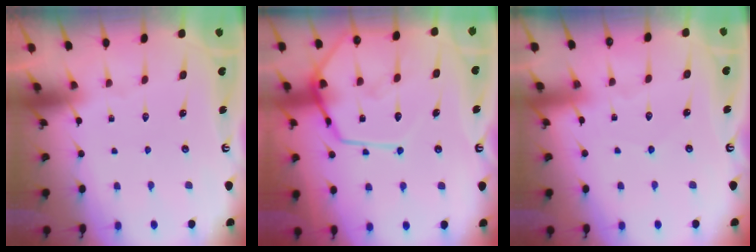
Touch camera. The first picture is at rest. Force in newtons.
{"total": 15.7, "press": 15.6, "slide": 1.4}
{"total": 4.6, "press": 4.5, "slide": 0.6}